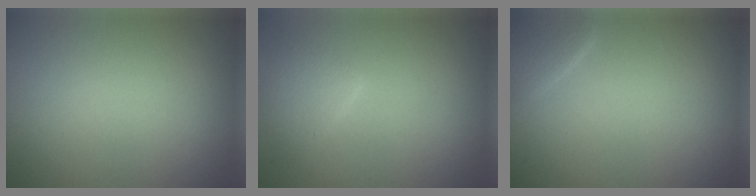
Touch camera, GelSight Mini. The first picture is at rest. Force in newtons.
{"total": 2.0, "press": 2.0, "slide": 0.1}
{"total": 1.5, "press": 1.5, "slide": 0.1}